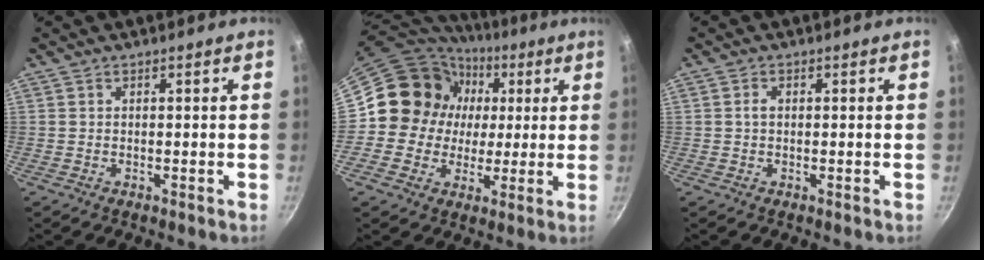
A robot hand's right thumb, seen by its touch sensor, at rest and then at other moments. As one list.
[{"total": 14.9, "force": [2.5, 13.9, 4.8], "torque": [-0.057, 0.011, 0.030]}, {"total": 1.3, "force": [0.1, 0.9, 1.0], "torque": [-0.018, 0.005, 0.000]}]